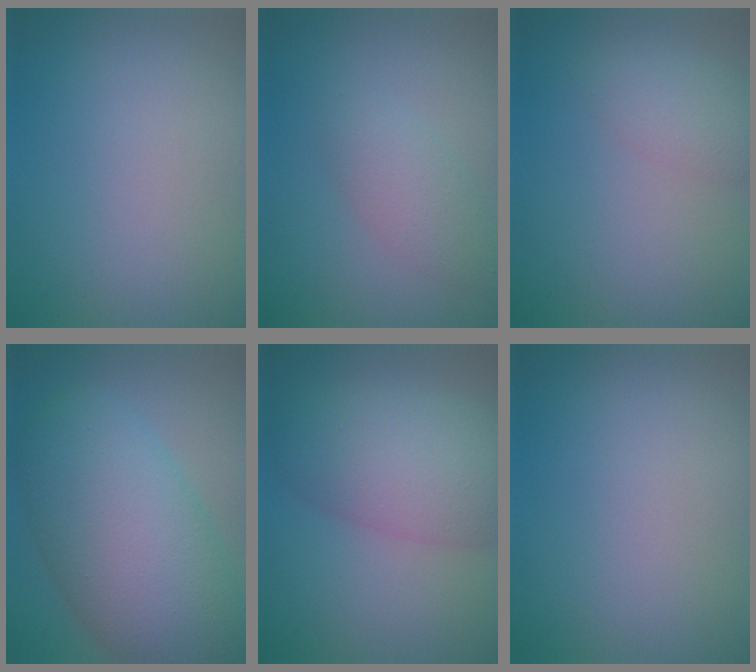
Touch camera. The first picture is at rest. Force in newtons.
{"total": 2.4, "press": 2.4, "slide": 0.0}
{"total": 2.1, "press": 2.1, "slide": 0.1}
{"total": 10.6, "press": 10.6, "slide": 0.4}
{"total": 6.6, "press": 6.6, "slide": 0.2}
{"total": 0.0}